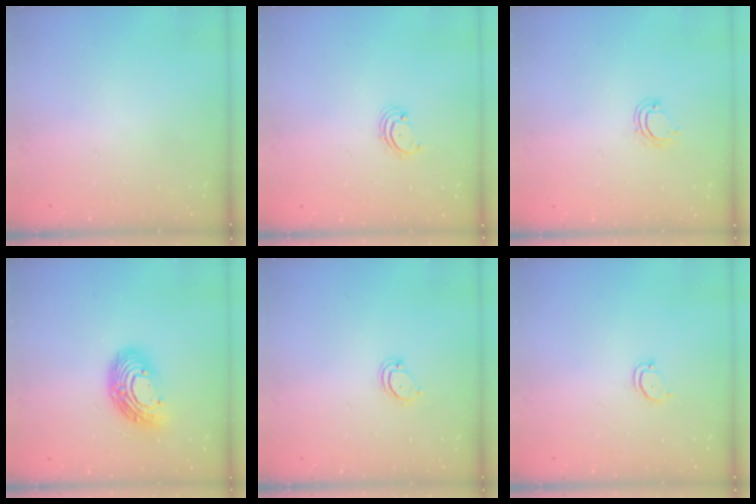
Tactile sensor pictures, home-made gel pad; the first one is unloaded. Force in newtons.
{"total": 1.7, "press": 1.6, "slide": 0.2}
{"total": 4.6, "press": 4.5, "slide": 0.3}
{"total": 13.9, "press": 13.8, "slide": 1.1}
{"total": 3.4, "press": 3.4, "slide": 0.6}
{"total": 2.5, "press": 2.5, "slide": 0.3}